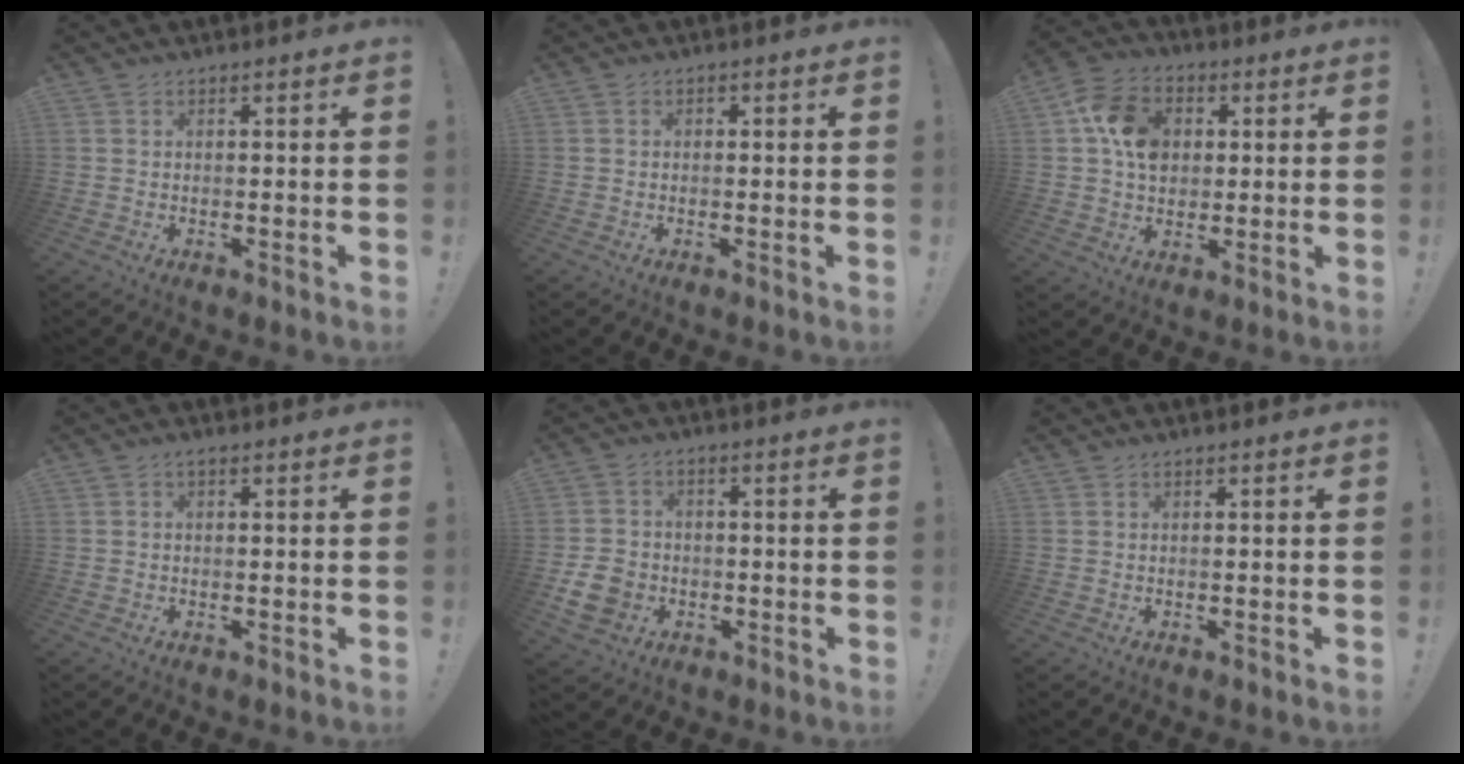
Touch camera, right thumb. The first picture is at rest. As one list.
[{"total": 0.6, "force": [-0.4, 0.4, 0.2], "torque": [-0.008, 0.003, -0.007]}, {"total": 12.7, "force": [2.8, 9.7, 7.7], "torque": [-0.131, 0.005, 0.056]}, {"total": 0.7, "force": [-0.1, 0.4, 0.6], "torque": [-0.017, 0.003, 0.000]}, {"total": 9.3, "force": [-2.7, 7.6, 4.6], "torque": [-0.080, 0.020, -0.046]}, {"total": 0.0}]